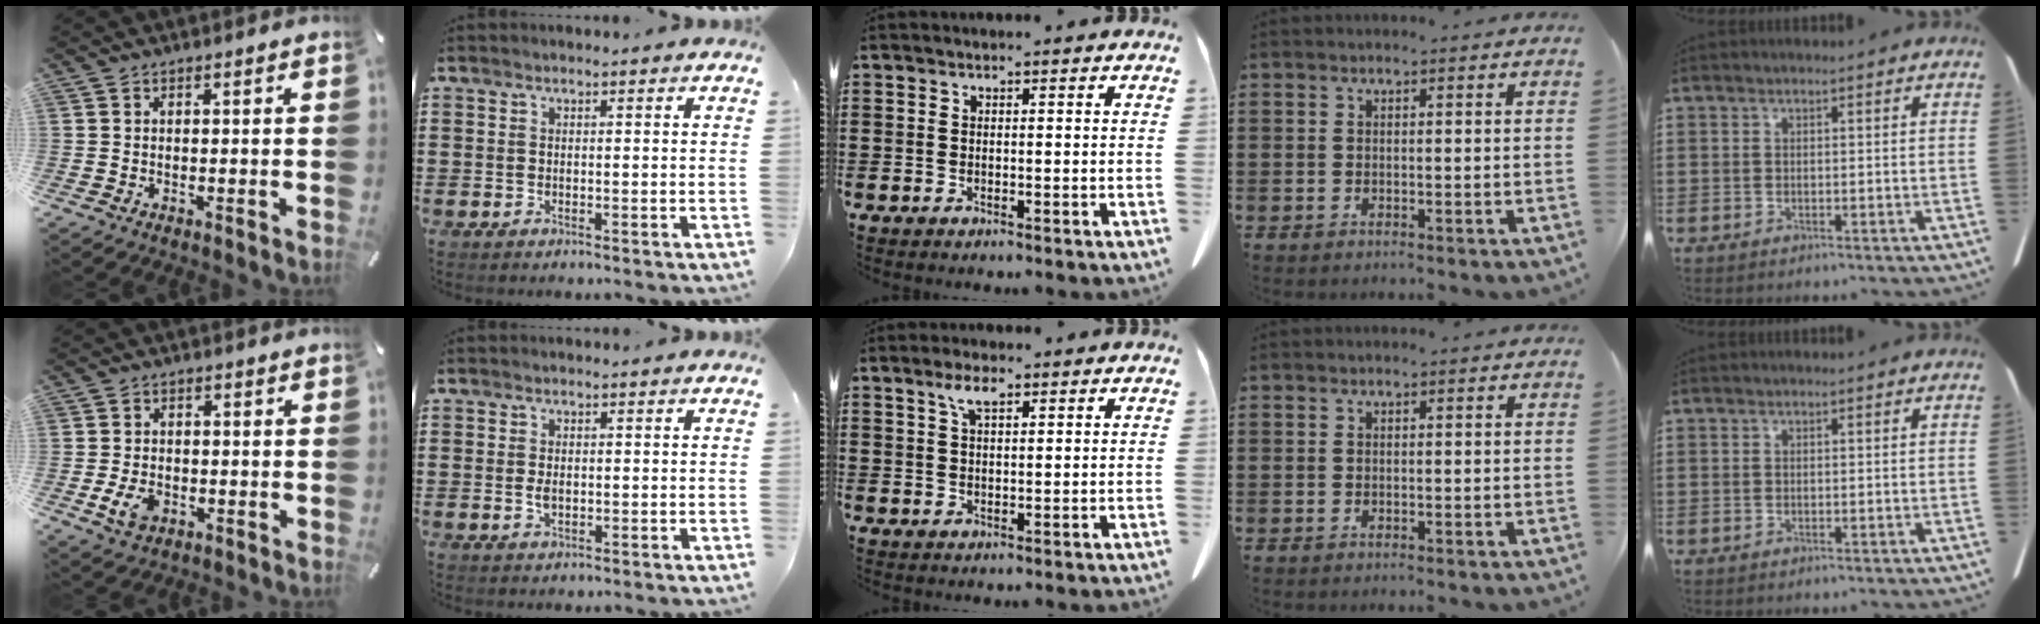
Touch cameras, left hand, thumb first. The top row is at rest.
{"thumb": {"total": 5.1, "force": [-1.7, 3.7, 3.1], "torque": [-0.078, 0.001, -0.034]}, "index": {"total": 1.9, "force": [-0.1, 0.9, 1.6], "torque": [-0.040, -0.002, -0.004]}, "middle": {"total": 3.7, "force": [2.1, 1.1, 2.9], "torque": [-0.063, 0.005, 0.037]}}